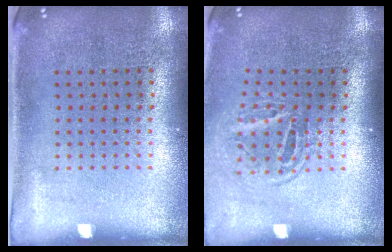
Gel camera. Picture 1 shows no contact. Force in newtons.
{"total": 1.7, "press": 1.1, "slide": 1.3}